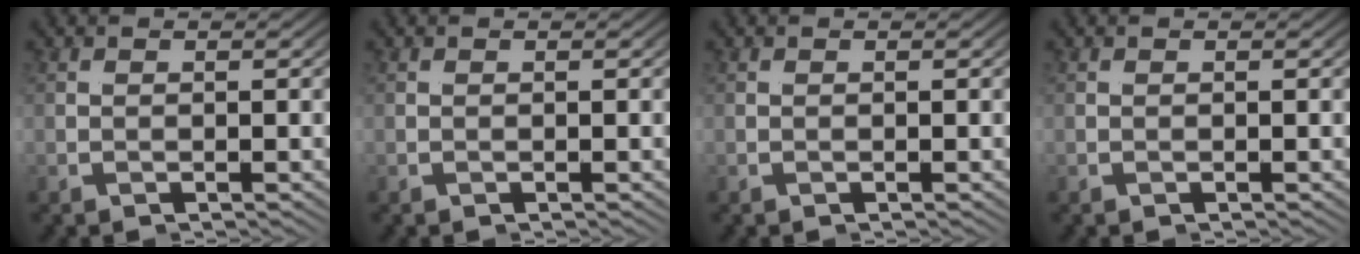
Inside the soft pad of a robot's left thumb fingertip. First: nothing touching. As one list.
[{"total": 0.0}, {"total": 0.0}, {"total": 0.0}]